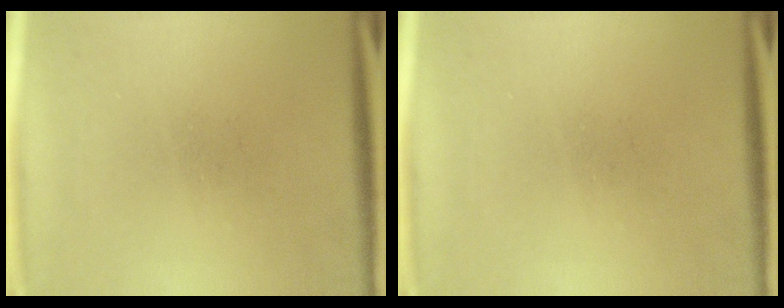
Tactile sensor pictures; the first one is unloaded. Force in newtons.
{"total": 0.0}